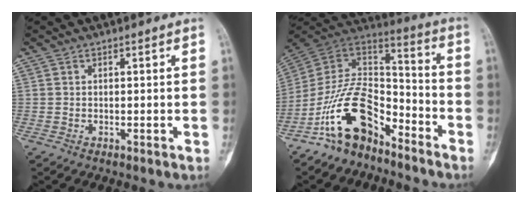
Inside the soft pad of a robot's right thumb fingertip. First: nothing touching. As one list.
[{"total": 16.1, "force": [-10.2, 8.2, 9.4], "torque": [-0.151, 0.102, -0.195]}]